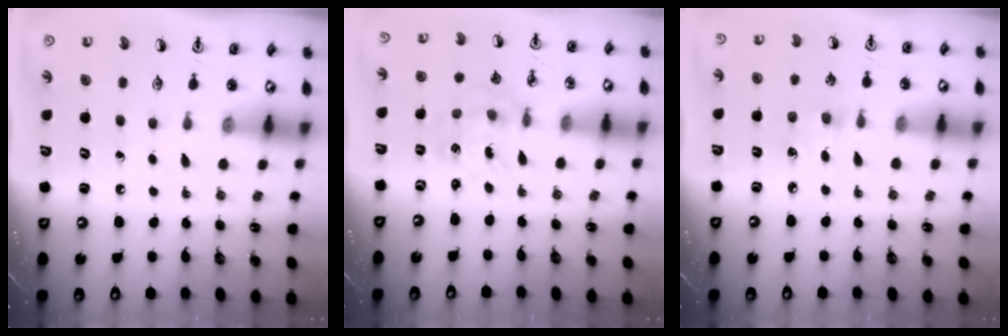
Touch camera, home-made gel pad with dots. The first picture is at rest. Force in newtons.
{"total": 0.9, "press": 0.9, "slide": 0.1}
{"total": 5.6, "press": 5.5, "slide": 0.6}